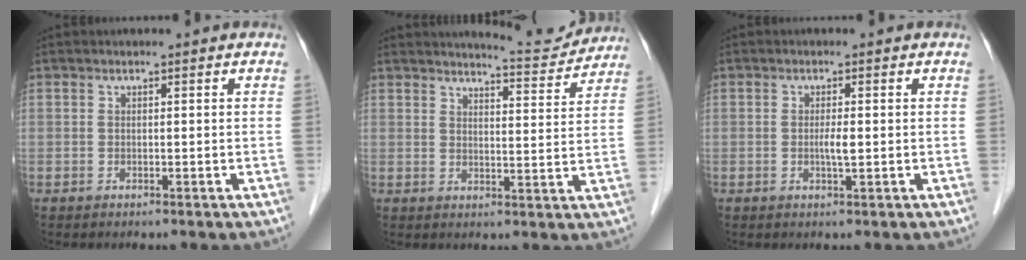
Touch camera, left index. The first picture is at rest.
{"total": 7.3, "force": [7.3, 0.1, 0.3], "torque": [-0.011, -0.015, 0.092]}
{"total": 1.7, "force": [-0.1, 0.2, 1.7], "torque": [-0.034, -0.001, -0.001]}